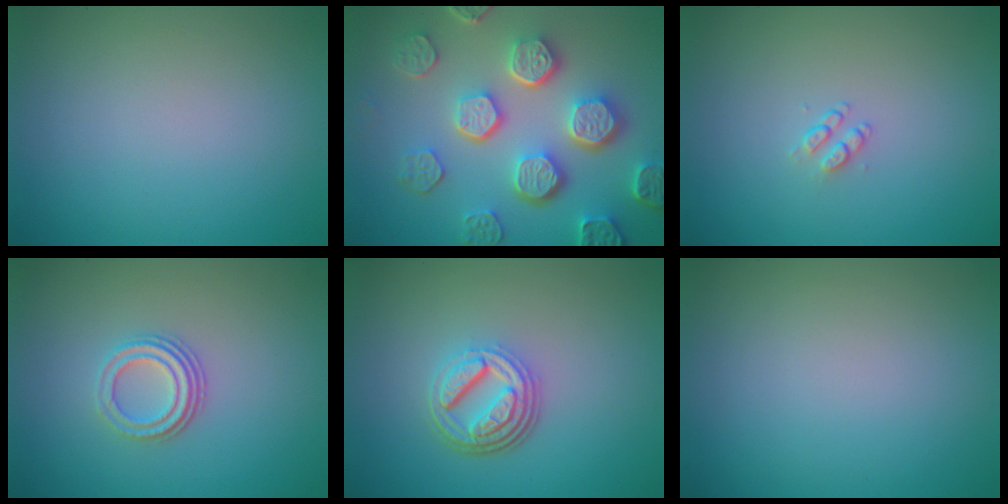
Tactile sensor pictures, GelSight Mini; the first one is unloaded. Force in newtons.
{"total": 7.6, "press": 5.9, "slide": 4.8}
{"total": 1.1, "press": 0.7, "slide": 0.8}
{"total": 3.0, "press": 2.3, "slide": 1.9}
{"total": 4.8, "press": 3.5, "slide": 3.4}
{"total": 0.0}